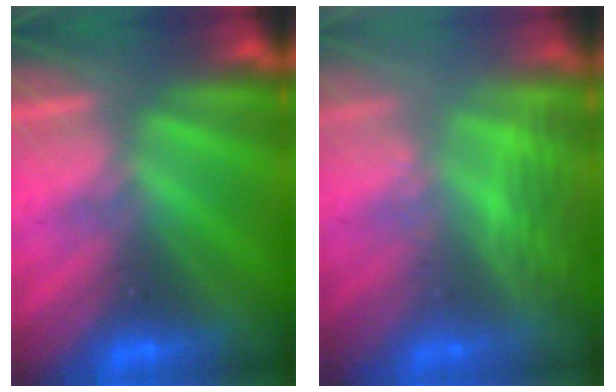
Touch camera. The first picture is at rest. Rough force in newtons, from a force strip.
{"total": 3.2}